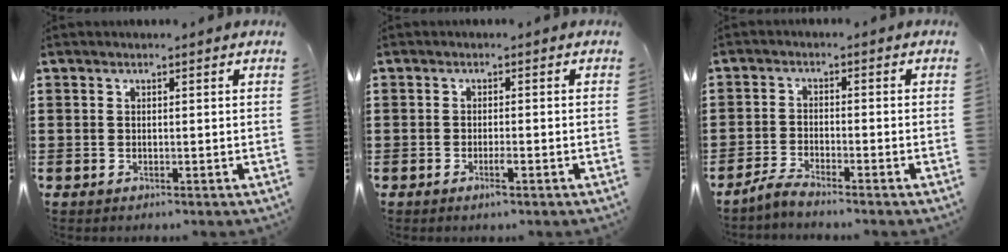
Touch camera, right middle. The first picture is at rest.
{"total": 1.8, "force": [-0.9, 0.2, 1.5], "torque": [-0.029, -0.005, -0.015]}
{"total": 2.8, "force": [-2.6, 0.0, 1.0], "torque": [-0.035, -0.001, -0.056]}